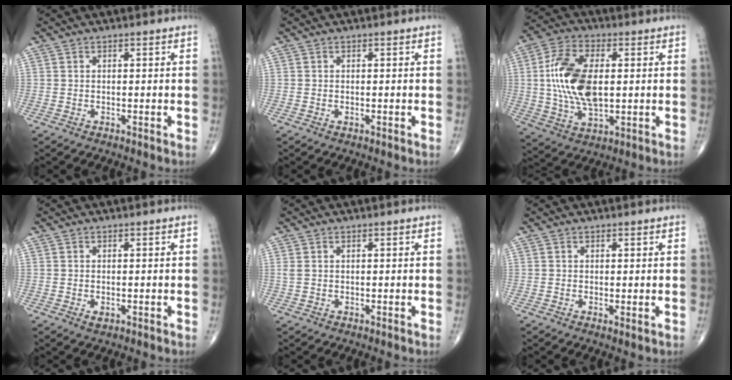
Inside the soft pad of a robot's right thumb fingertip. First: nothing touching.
{"total": 0.0}
{"total": 15.0, "force": [1.2, 7.9, 12.7], "torque": [-0.248, 0.004, 0.025]}
{"total": 1.2, "force": [-0.4, 0.6, 0.9], "torque": [-0.013, -0.003, -0.005]}
{"total": 0.9, "force": [0.3, 0.6, 0.6], "torque": [-0.017, 0.007, 0.010]}
{"total": 0.8, "force": [0.0, 0.2, 0.8], "torque": [-0.016, -0.005, -0.002]}